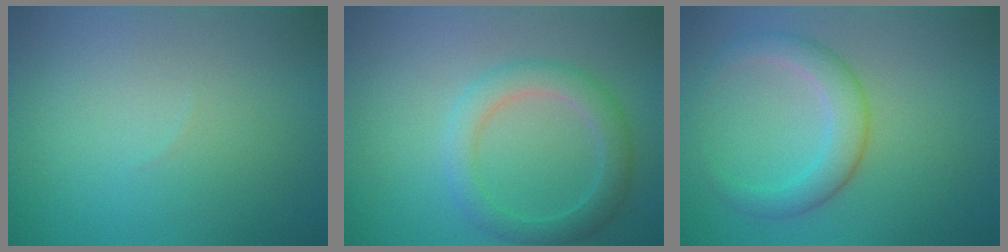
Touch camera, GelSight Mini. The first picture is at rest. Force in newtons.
{"total": 3.4, "press": 3.4, "slide": 0.2}
{"total": 3.5, "press": 3.5, "slide": 0.2}